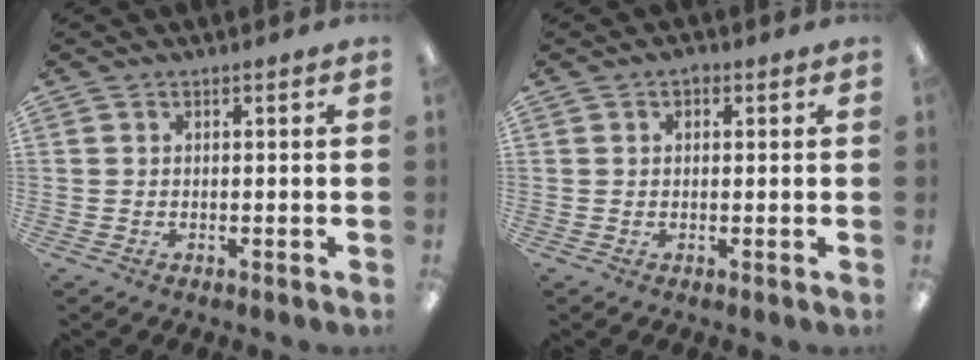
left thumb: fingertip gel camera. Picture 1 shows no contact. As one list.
[{"total": 1.4, "force": [0.5, 0.9, 0.9], "torque": [-0.009, 0.000, 0.007]}]